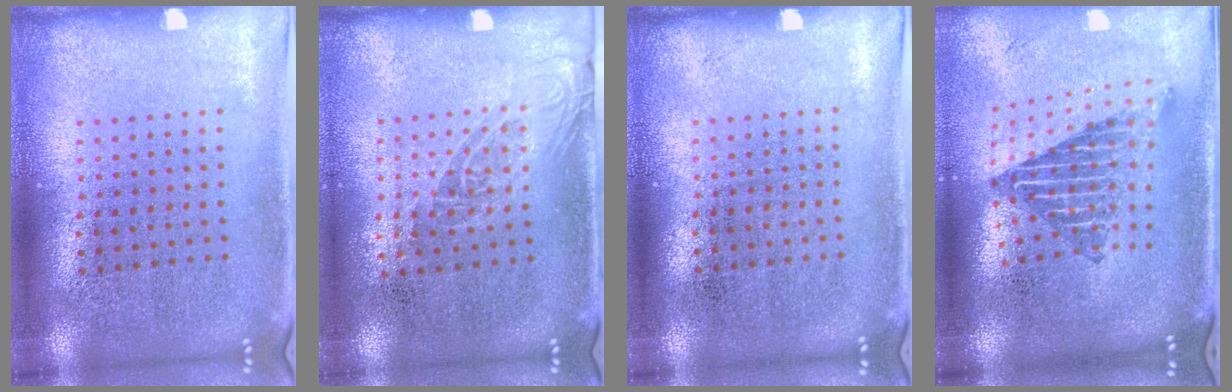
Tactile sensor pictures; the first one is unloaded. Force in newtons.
{"total": 1.3, "press": 1.0, "slide": 0.9}
{"total": 0.0}
{"total": 2.2, "press": 1.6, "slide": 1.4}